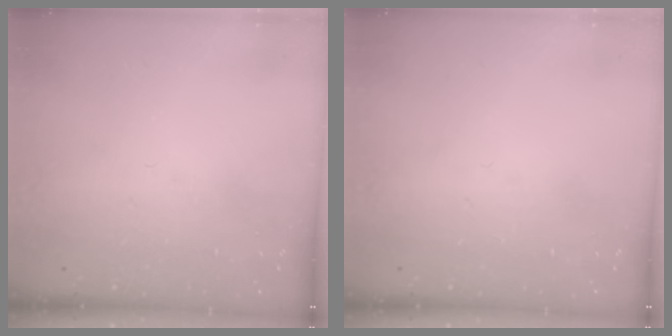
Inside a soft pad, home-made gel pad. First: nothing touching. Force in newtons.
{"total": 0.0}